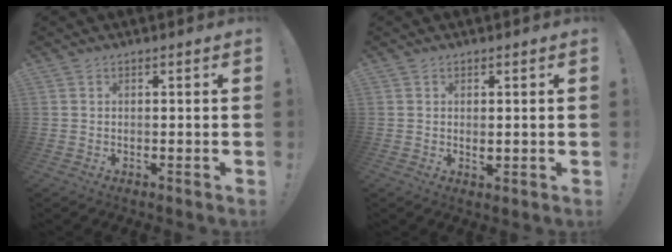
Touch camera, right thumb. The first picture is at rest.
{"total": 1.3, "force": [0.2, 0.7, 1.1], "torque": [-0.013, -0.002, 0.002]}